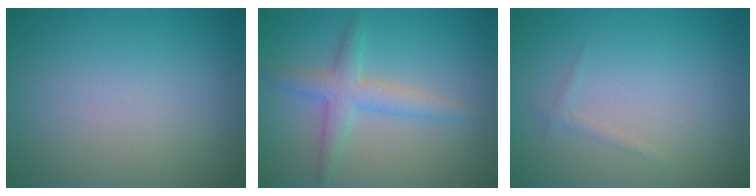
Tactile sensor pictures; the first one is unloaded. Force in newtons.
{"total": 3.0, "press": 3.0, "slide": 0.1}
{"total": 0.7, "press": 0.7, "slide": 0.0}